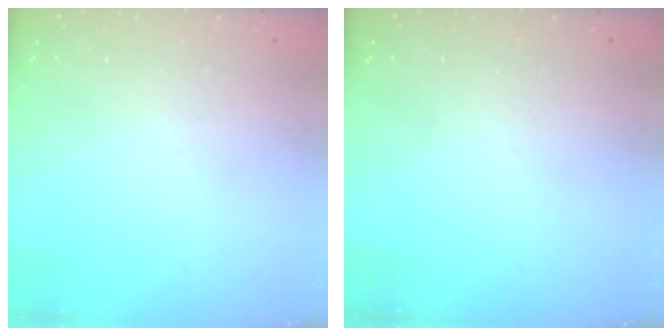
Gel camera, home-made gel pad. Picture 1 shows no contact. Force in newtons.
{"total": 0.0}